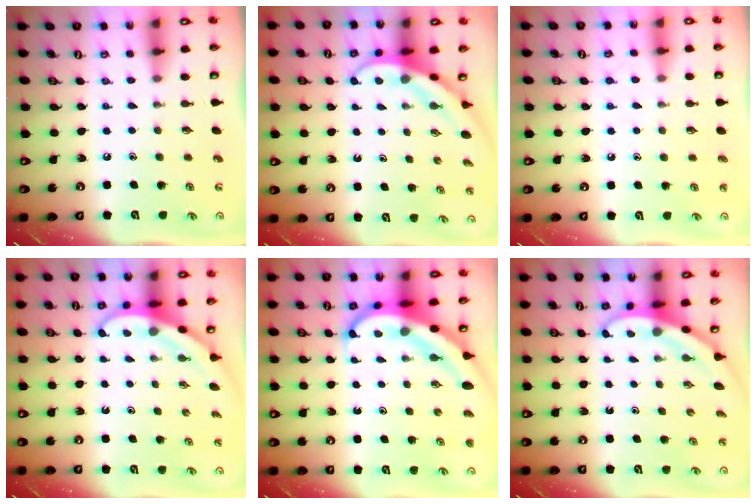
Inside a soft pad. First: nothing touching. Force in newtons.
{"total": 4.0, "press": 3.9, "slide": 0.4}
{"total": 5.2, "press": 5.2, "slide": 0.4}
{"total": 3.8, "press": 3.8, "slide": 0.3}
{"total": 10.2, "press": 10.1, "slide": 1.4}
{"total": 3.3, "press": 3.3, "slide": 0.1}